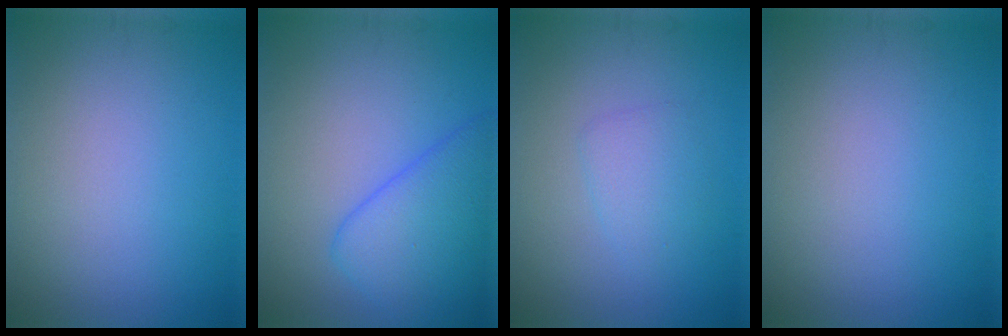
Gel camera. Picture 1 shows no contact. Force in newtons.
{"total": 5.5, "press": 5.5, "slide": 0.3}
{"total": 1.9, "press": 1.9, "slide": 0.0}
{"total": 0.0}